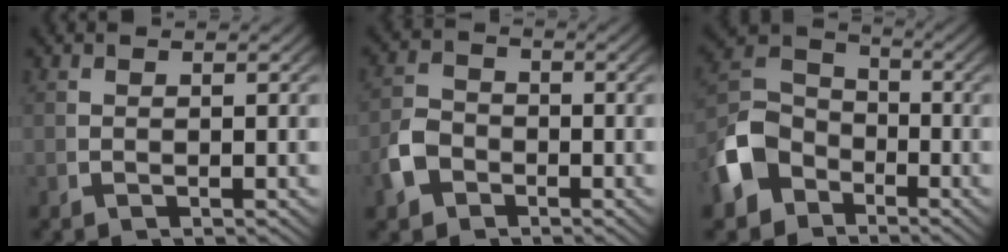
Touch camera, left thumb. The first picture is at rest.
{"total": 3.8, "force": [-1.6, 3.0, 1.6], "torque": [-0.046, -0.013, -0.025]}
{"total": 7.5, "force": [-2.1, 5.8, 4.2], "torque": [-0.092, -0.020, -0.029]}